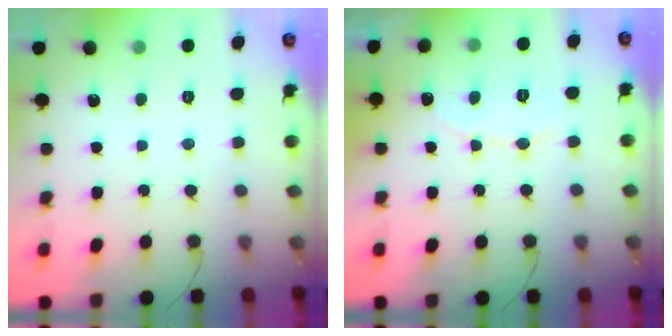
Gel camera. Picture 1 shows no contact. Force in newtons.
{"total": 5.8, "press": 5.8, "slide": 0.2}